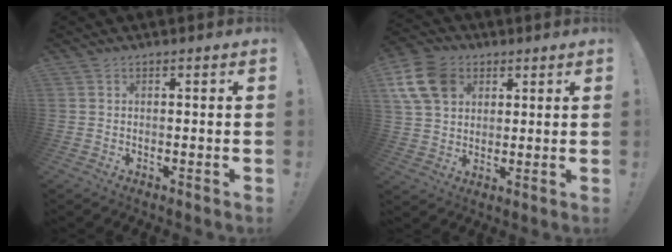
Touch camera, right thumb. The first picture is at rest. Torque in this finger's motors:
{"motor_torque": [0.07, 0.30, 0.22, -0.10, 0.04]}